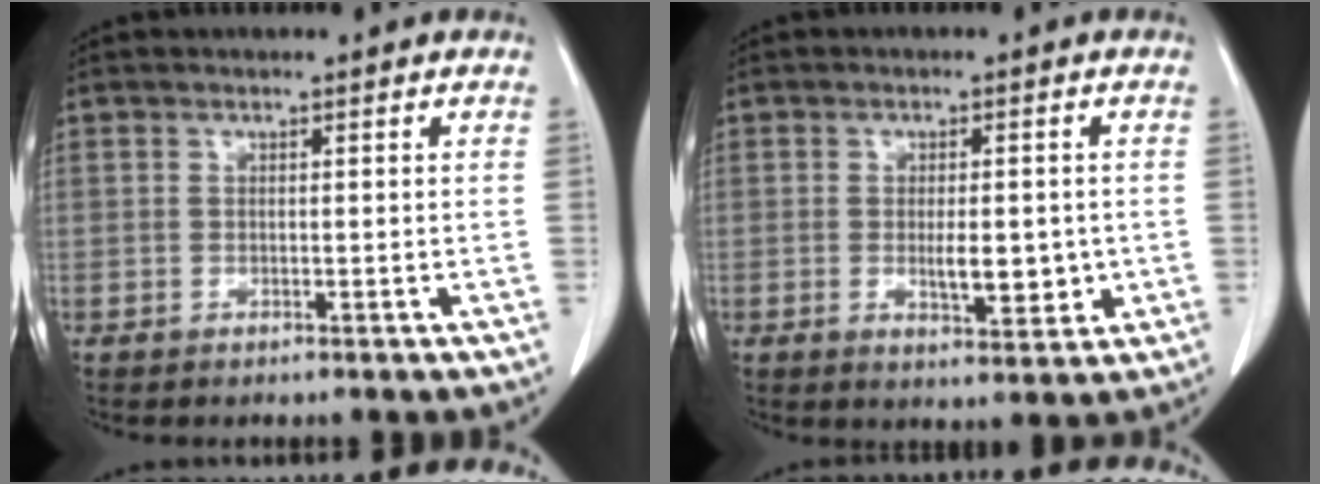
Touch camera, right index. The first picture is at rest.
{"total": 5.7, "force": [-0.7, 2.1, 5.2], "torque": [-0.078, -0.007, -0.005]}